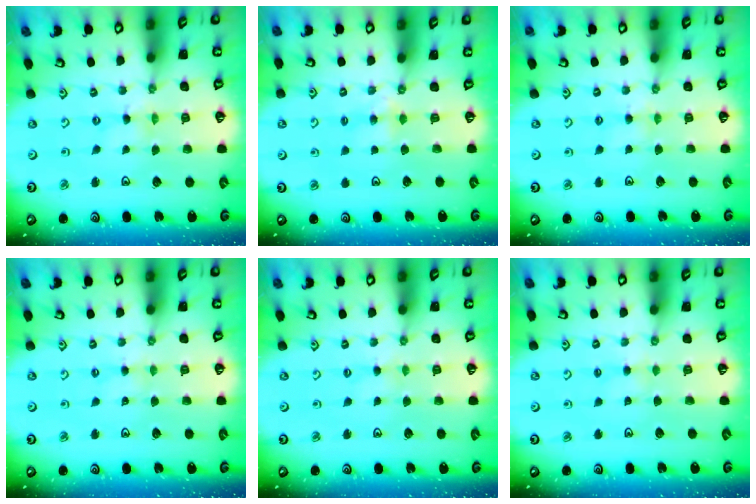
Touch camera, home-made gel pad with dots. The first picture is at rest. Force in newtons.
{"total": 4.5, "press": 4.5, "slide": 0.6}
{"total": 2.8, "press": 2.8, "slide": 0.4}
{"total": 1.7, "press": 1.7, "slide": 0.4}
{"total": 2.1, "press": 2.0, "slide": 0.4}
{"total": 2.8, "press": 2.8, "slide": 0.3}